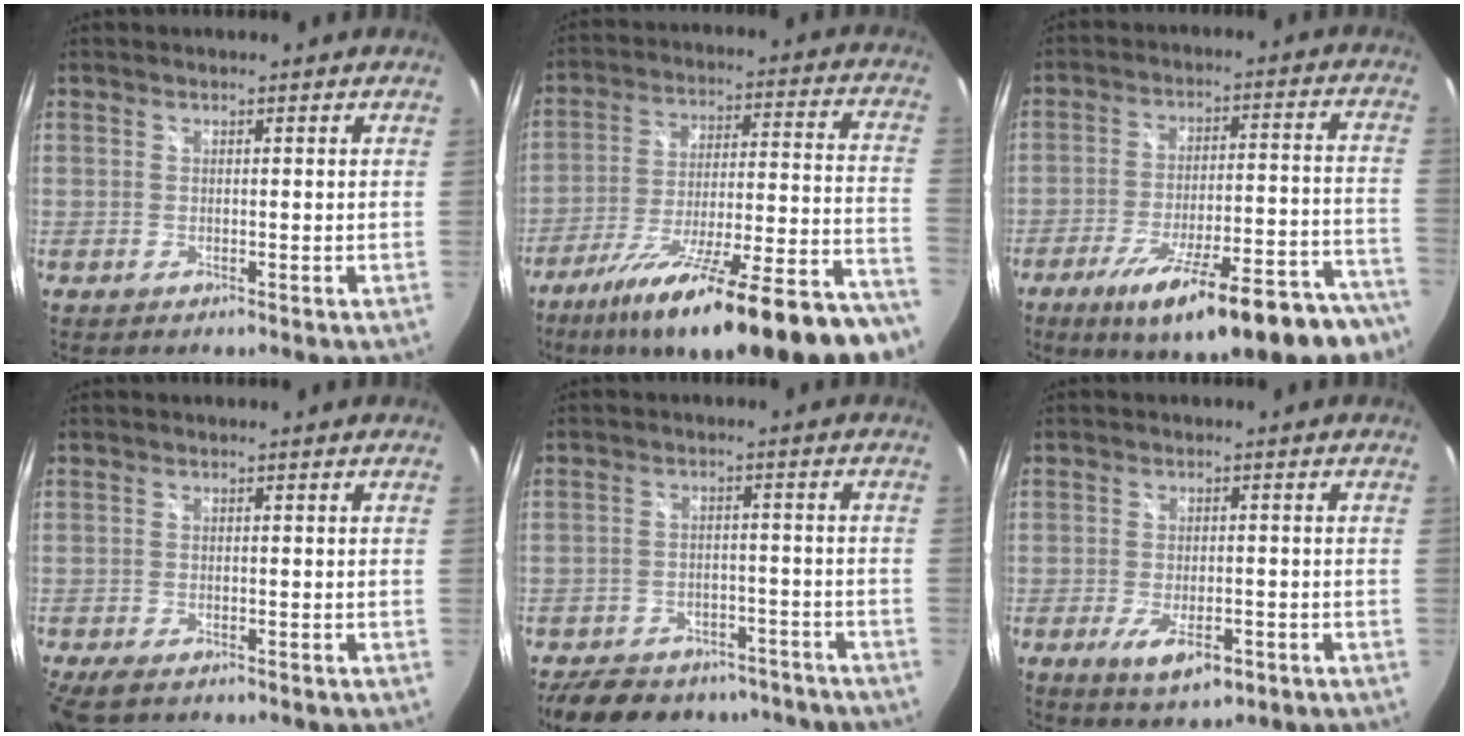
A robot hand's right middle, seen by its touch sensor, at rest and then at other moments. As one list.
[{"total": 30.0, "force": [-23.2, 4.3, 18.4], "torque": [-0.268, -0.061, -0.337]}, {"total": 23.6, "force": [-17.4, 5.0, 15.0], "torque": [-0.226, -0.039, -0.238]}, {"total": 5.0, "force": [-3.7, 1.8, 2.8], "torque": [-0.067, -0.025, -0.067]}, {"total": 18.0, "force": [-14.6, 8.2, 6.7], "torque": [-0.150, 0.015, -0.188]}, {"total": 6.9, "force": [-3.4, 2.8, 5.4], "torque": [-0.110, -0.020, -0.051]}]